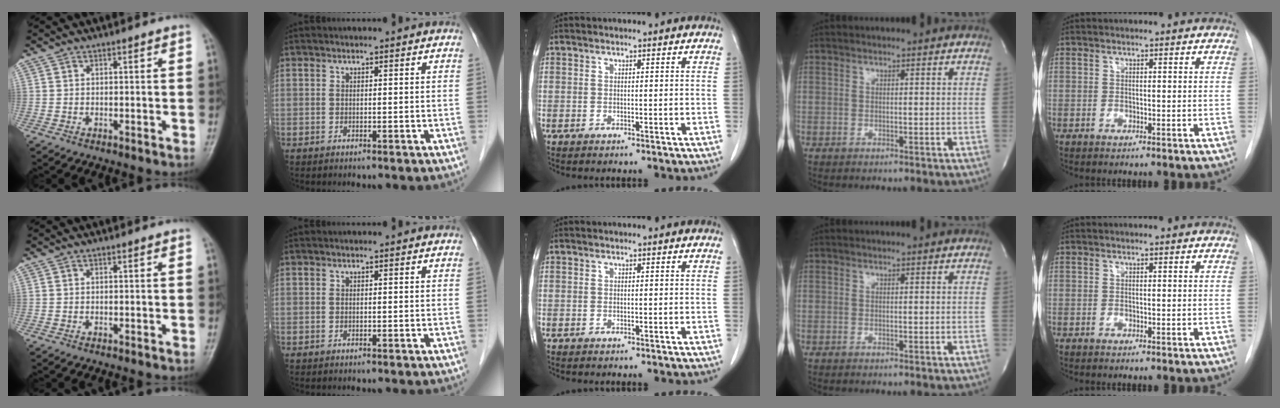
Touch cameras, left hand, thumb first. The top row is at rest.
{}